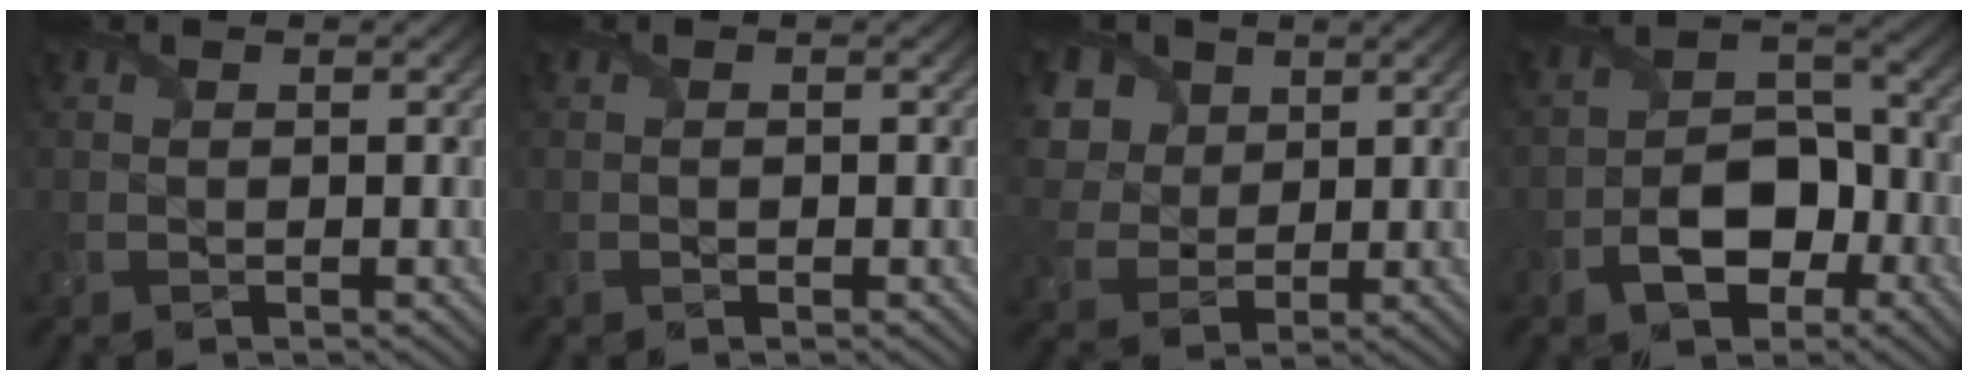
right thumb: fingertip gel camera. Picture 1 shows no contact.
{"total": 0.6, "force": [-0.3, 0.4, 0.3], "torque": [-0.005, -0.005, -0.004]}
{"total": 9.4, "force": [4.2, 7.1, 4.4], "torque": [-0.156, 0.013, 0.089]}
{"total": 7.7, "force": [-3.5, 4.8, 4.9], "torque": [-0.083, -0.002, -0.066]}